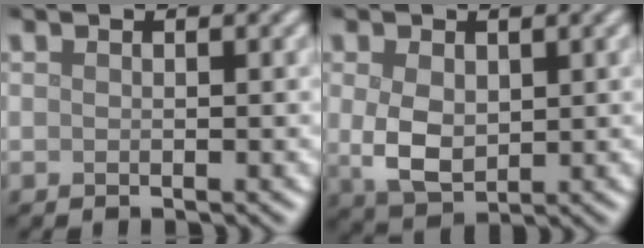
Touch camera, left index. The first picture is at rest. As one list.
[{"total": 4.0, "force": [0.2, 2.6, 3.0], "torque": [-0.069, -0.003, 0.011]}]